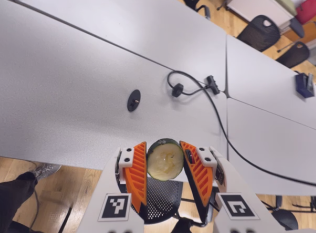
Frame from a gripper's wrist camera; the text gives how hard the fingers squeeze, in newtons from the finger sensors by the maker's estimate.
{"total": 4.3, "left": 4.5, "right": 4.1}